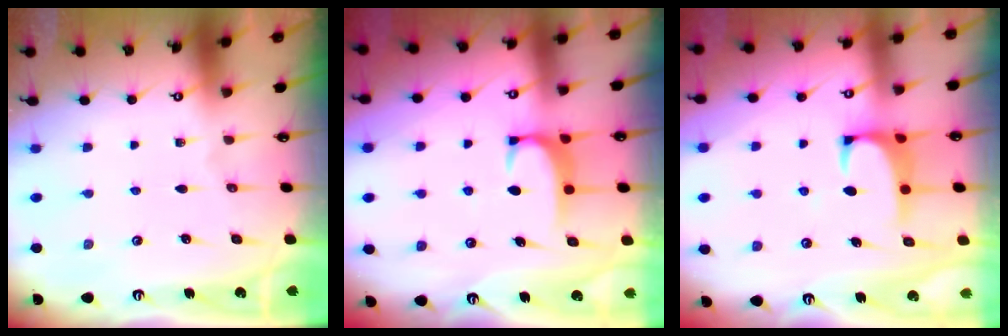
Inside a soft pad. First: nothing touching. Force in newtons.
{"total": 1.8, "press": 1.7, "slide": 0.5}
{"total": 1.2, "press": 1.1, "slide": 0.5}